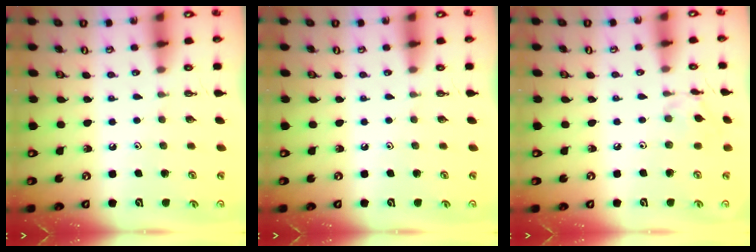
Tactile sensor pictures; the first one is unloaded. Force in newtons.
{"total": 0.0}
{"total": 5.1, "press": 5.0, "slide": 0.5}